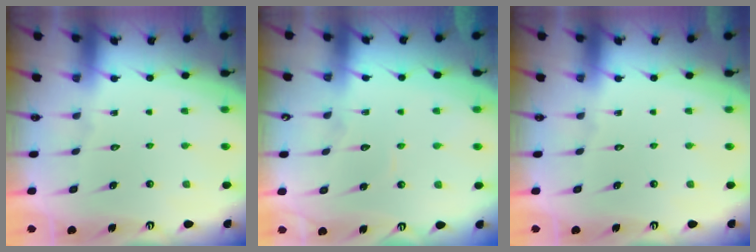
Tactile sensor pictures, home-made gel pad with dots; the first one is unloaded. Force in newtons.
{"total": 5.6, "press": 5.6, "slide": 0.4}
{"total": 0.0}